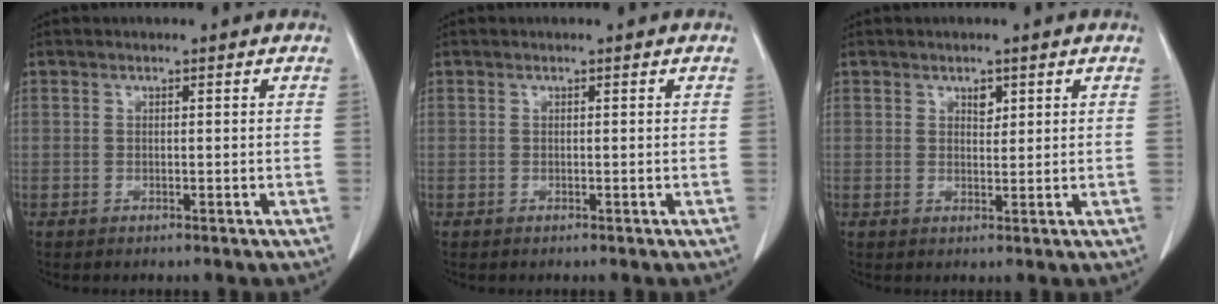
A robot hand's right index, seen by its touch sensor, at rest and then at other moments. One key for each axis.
{"total": 0.0}
{"total": 1.6, "fx": 0.9, "fy": 0.9, "fz": 1.0, "tx": -0.013, "ty": -0.004, "tz": 0.016}